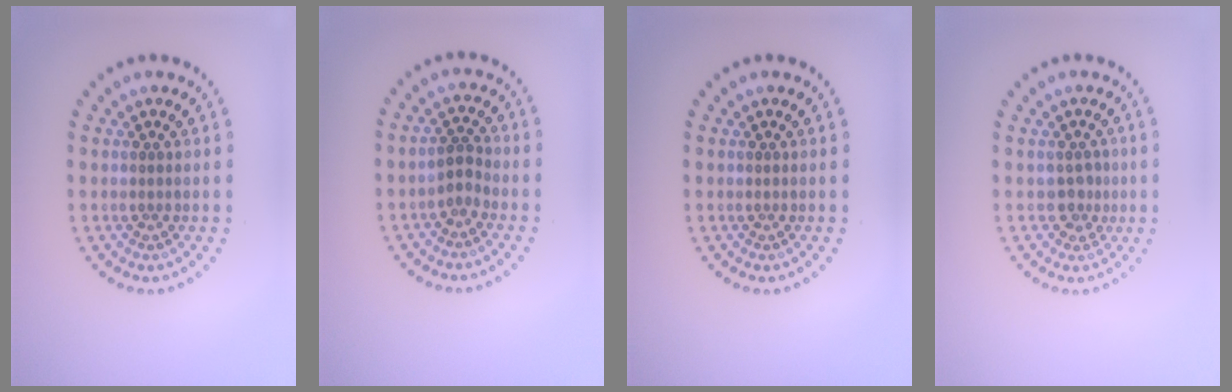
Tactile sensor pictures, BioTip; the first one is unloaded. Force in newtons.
{"total": 1.4, "press": 1.2, "slide": 0.9}
{"total": 0.0}
{"total": 1.6, "press": 1.4, "slide": 0.9}